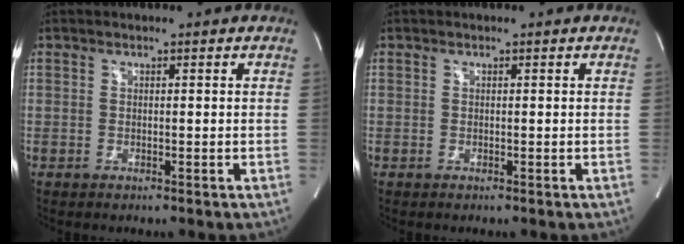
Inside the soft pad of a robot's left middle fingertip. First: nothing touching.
{"total": 0.0}